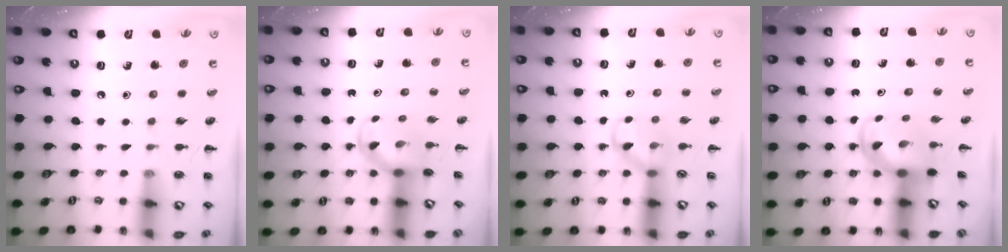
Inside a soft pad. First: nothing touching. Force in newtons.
{"total": 3.7, "press": 3.5, "slide": 1.3}
{"total": 5.3, "press": 5.3, "slide": 0.9}
{"total": 4.0, "press": 3.9, "slide": 0.6}